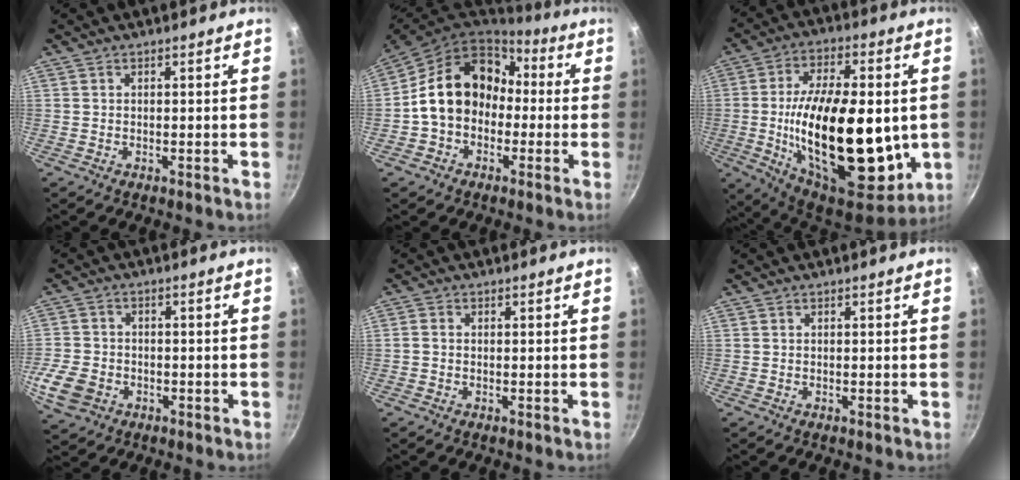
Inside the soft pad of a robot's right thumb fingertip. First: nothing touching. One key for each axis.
{"total": 16.4, "fx": -0.1, "fy": 13.0, "fz": 10.0, "tx": -0.142, "ty": 0.060, "tz": -0.012}
{"total": 30.8, "fx": -2.0, "fy": 15.0, "fz": 26.8, "tx": -0.433, "ty": -0.007, "tz": -0.025}
{"total": 8.8, "fx": -3.0, "fy": 6.9, "fz": 4.5, "tx": -0.095, "ty": 0.017, "tz": -0.056}
{"total": 1.2, "fx": -0.2, "fy": 0.9, "fz": 0.6, "tx": -0.013, "ty": 0.005, "tz": -0.006}
{"total": 0.0}